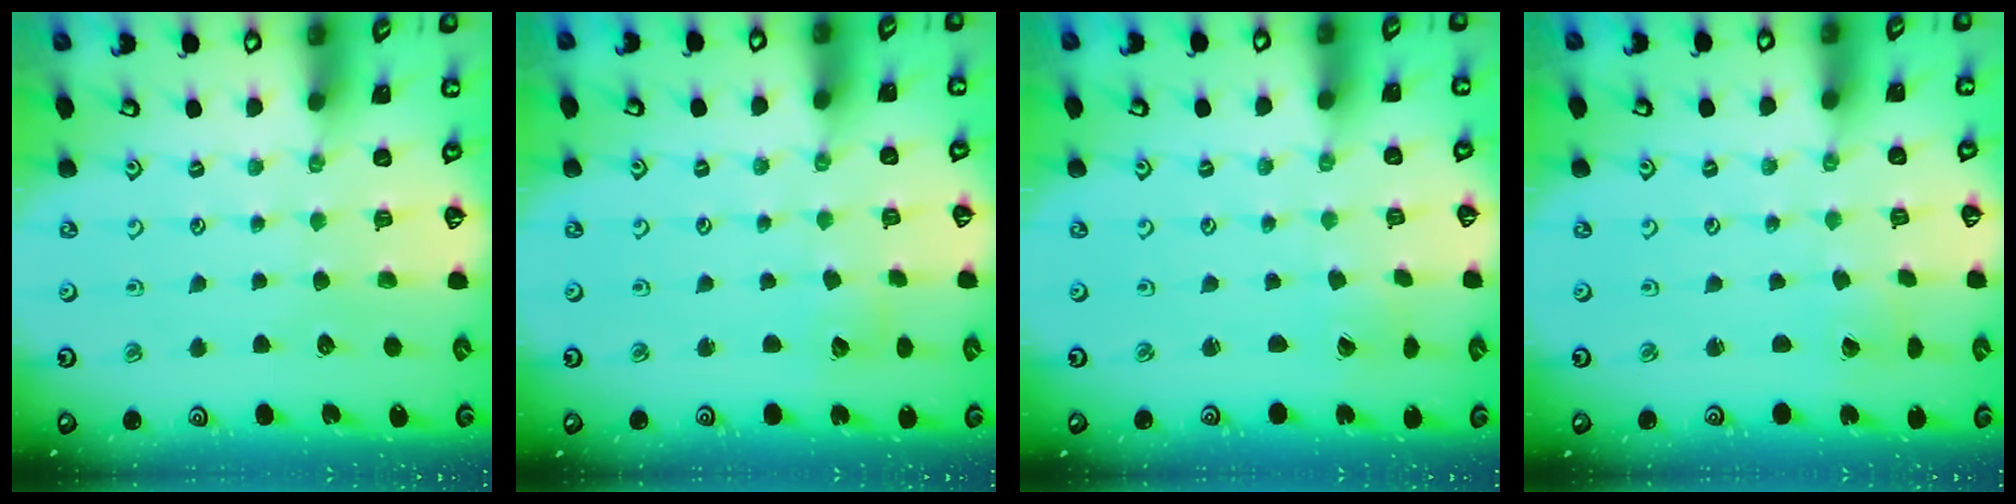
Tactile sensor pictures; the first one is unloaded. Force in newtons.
{"total": 3.9, "press": 3.9, "slide": 0.2}
{"total": 0.0}
{"total": 1.5, "press": 1.5, "slide": 0.0}